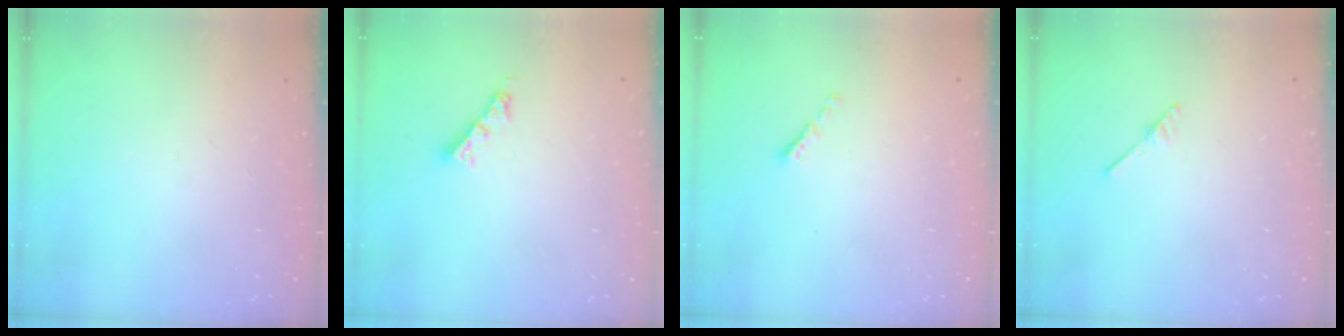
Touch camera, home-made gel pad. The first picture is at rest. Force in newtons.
{"total": 4.1, "press": 4.0, "slide": 0.3}
{"total": 0.0}
{"total": 2.5, "press": 2.4, "slide": 0.3}